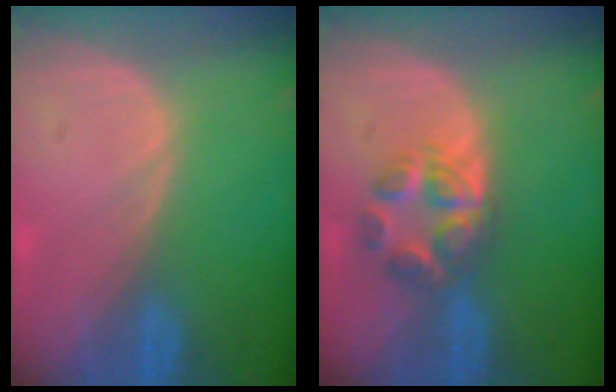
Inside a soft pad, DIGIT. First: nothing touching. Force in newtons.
{"total": 6.0, "press": 5.5, "slide": 2.2}